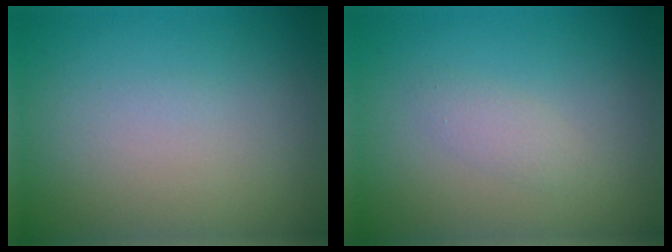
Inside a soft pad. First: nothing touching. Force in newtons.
{"total": 1.3, "press": 1.2, "slide": 0.1}